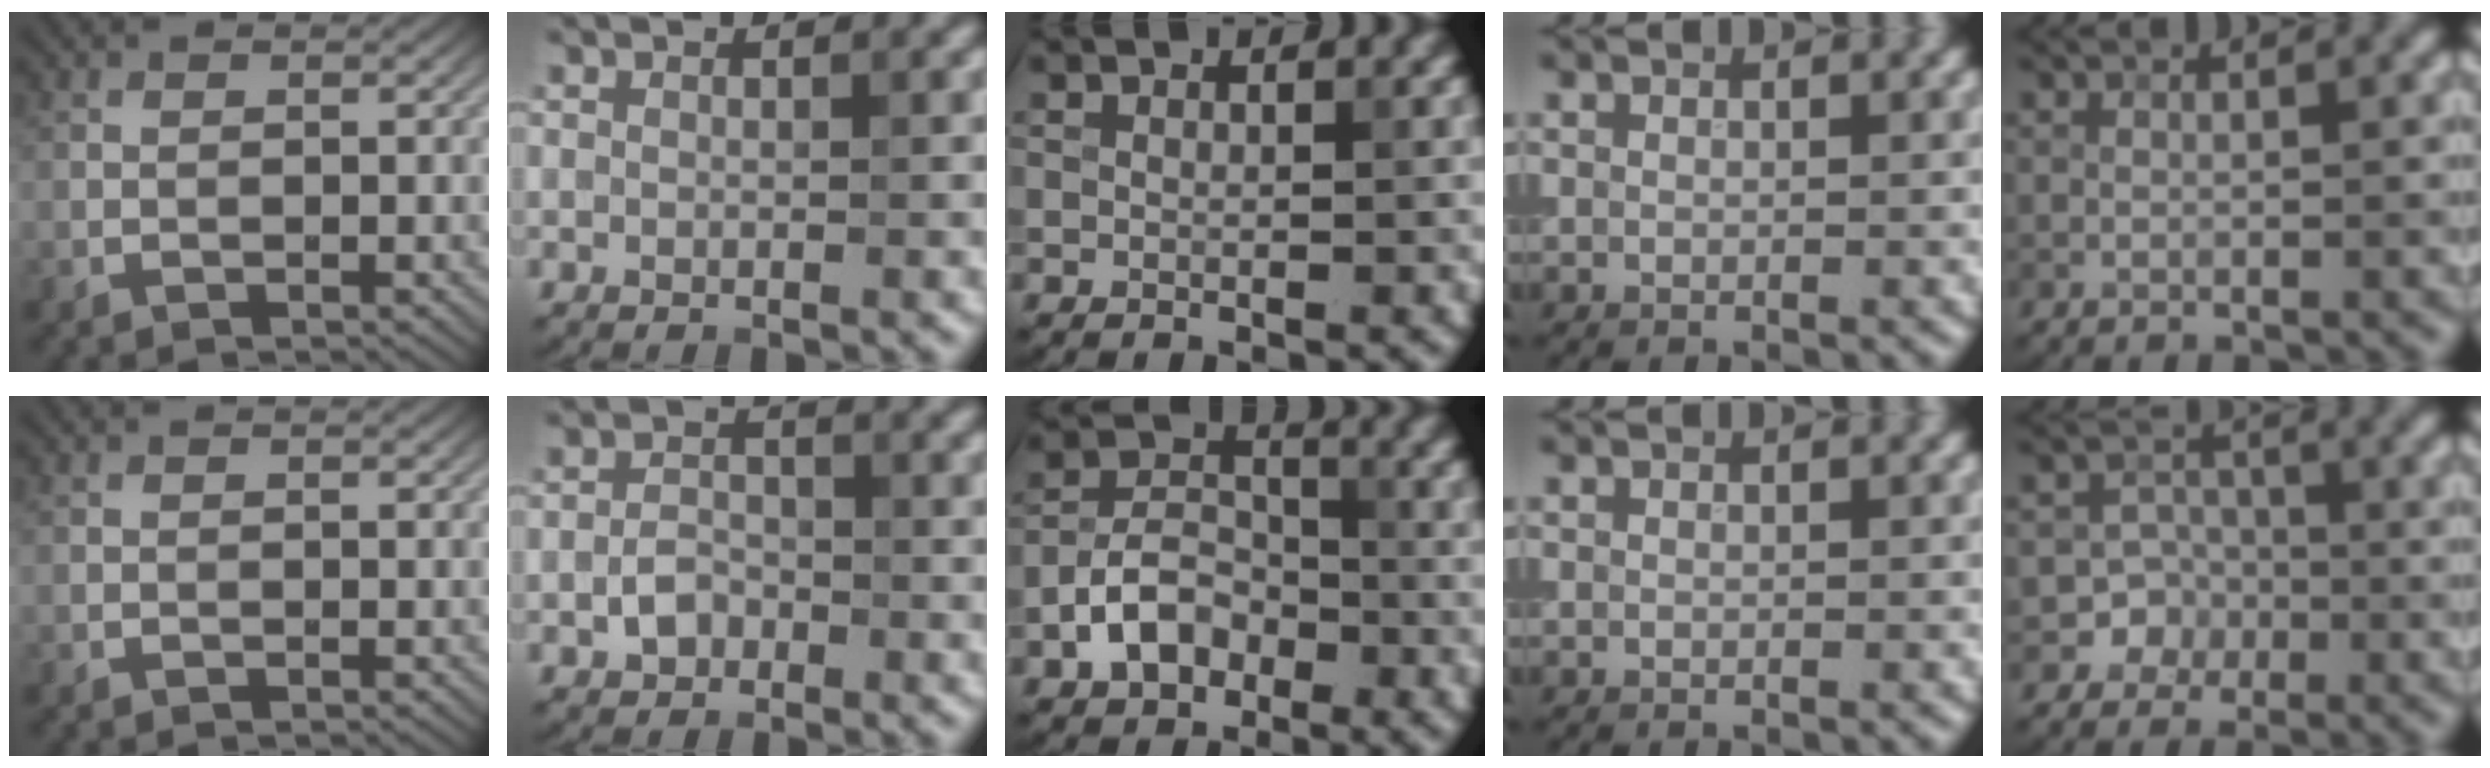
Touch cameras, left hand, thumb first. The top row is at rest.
{"index": {"total": 2.0, "force": [-1.0, 1.4, 1.0], "torque": [-0.016, 0.005, -0.021]}, "middle": {"total": 4.7, "force": [-2.2, 3.1, 2.7], "torque": [-0.047, 0.007, -0.046]}, "little": {"total": 3.5, "force": [-1.6, 3.1, 0.1], "torque": [0.034, 0.006, -0.040]}}